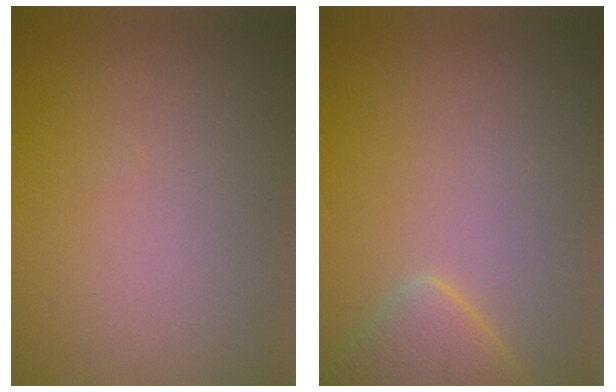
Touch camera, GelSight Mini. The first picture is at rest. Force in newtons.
{"total": 3.7, "press": 3.7, "slide": 0.3}